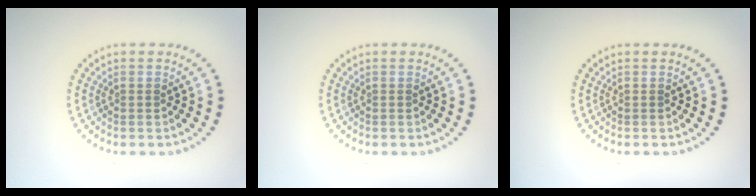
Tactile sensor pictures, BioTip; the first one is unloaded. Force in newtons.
{"total": 0.0}
{"total": 0.0}